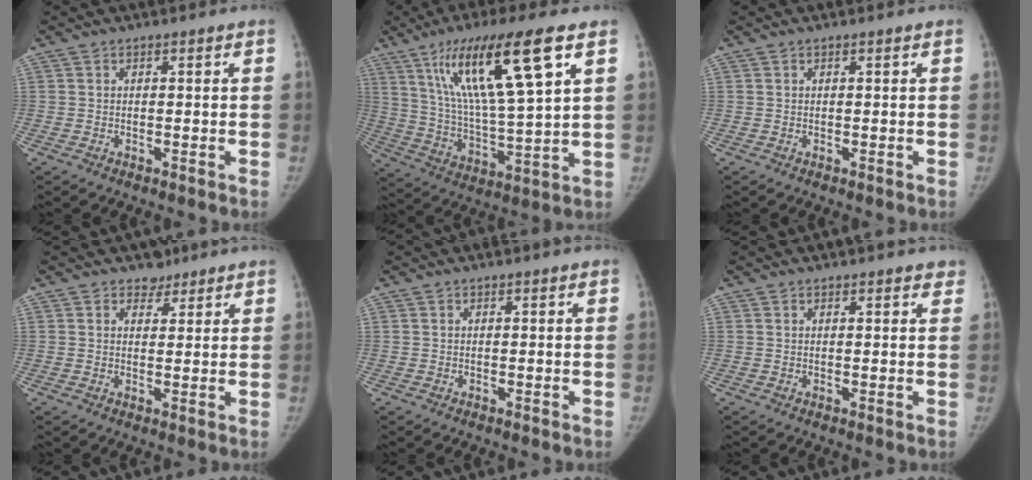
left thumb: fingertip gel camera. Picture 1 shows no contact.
{"total": 20.3, "force": [9.6, 3.3, 17.5], "torque": [-0.310, -0.035, 0.173]}
{"total": 0.0}
{"total": 2.6, "force": [2.0, 1.7, 0.0], "torque": [0.019, -0.011, 0.023]}
{"total": 0.0}
{"total": 2.2, "force": [1.9, 1.0, 0.7], "torque": [0.017, -0.001, 0.015]}